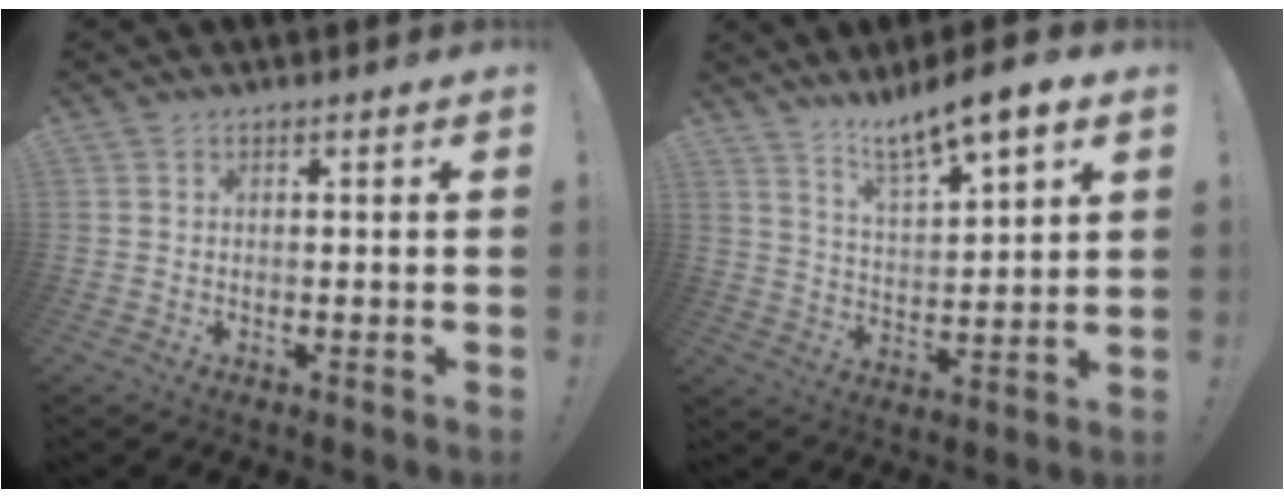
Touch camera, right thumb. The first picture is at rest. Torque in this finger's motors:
{"motor_torque": [-0.04, 1.93, 0.10, 0.16, 0.09]}